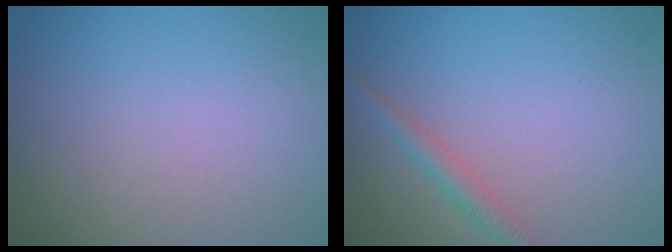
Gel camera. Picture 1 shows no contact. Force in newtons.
{"total": 2.0, "press": 2.0, "slide": 0.0}